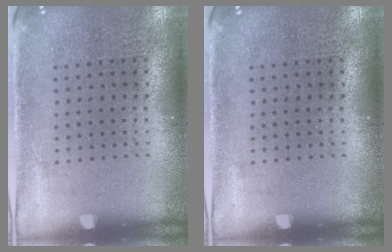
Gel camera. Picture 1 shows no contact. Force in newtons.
{"total": 0.0}